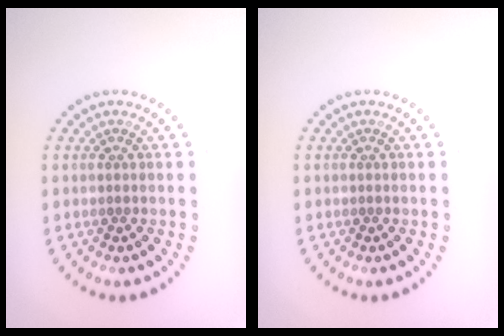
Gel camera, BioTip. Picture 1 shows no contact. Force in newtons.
{"total": 0.0}